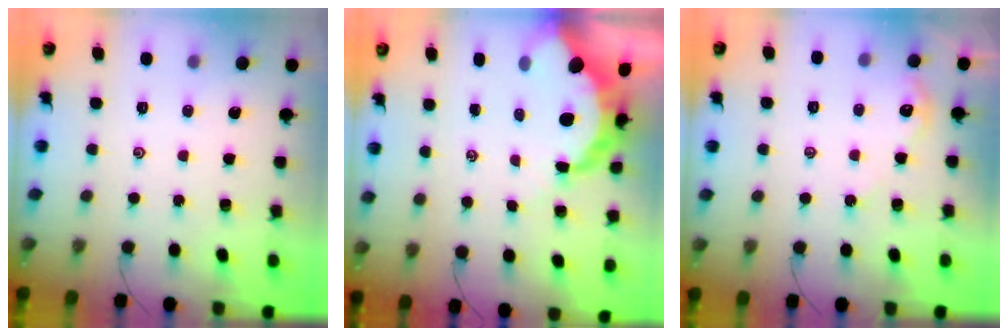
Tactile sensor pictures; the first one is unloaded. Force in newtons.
{"total": 10.4, "press": 10.3, "slide": 1.0}
{"total": 3.9, "press": 3.9, "slide": 0.5}